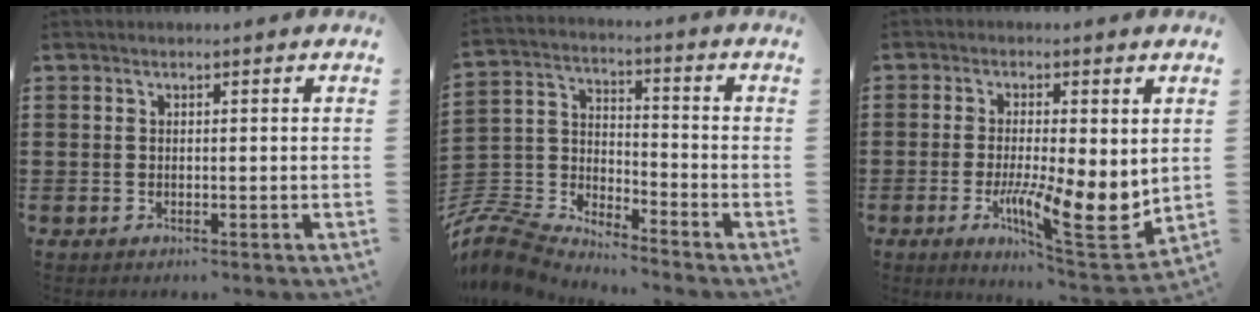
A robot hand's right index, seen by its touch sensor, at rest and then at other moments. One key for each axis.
{"total": 7.2, "fx": -6.9, "fy": 1.7, "fz": 1.2, "tx": -0.063, "ty": -0.007, "tz": -0.151}
{"total": 10.3, "fx": -2.2, "fy": 3.6, "fz": 9.4, "tx": -0.137, "ty": -0.009, "tz": -0.029}